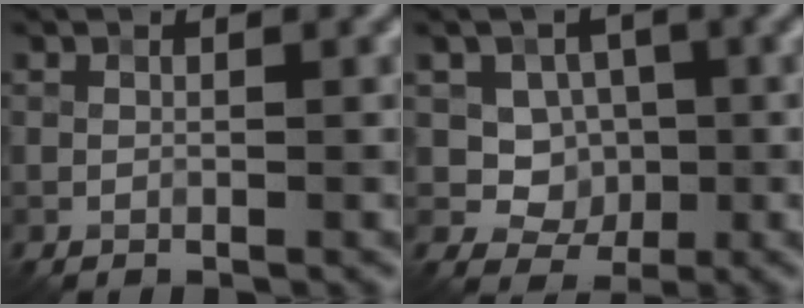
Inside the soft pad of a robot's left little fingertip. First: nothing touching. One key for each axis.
{"total": 5.3, "fx": 1.0, "fy": 4.6, "fz": 2.4, "tx": -0.029, "ty": -0.001, "tz": 0.016}